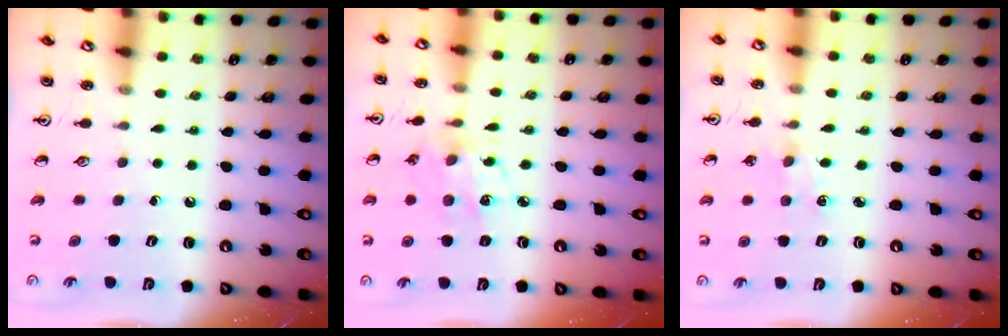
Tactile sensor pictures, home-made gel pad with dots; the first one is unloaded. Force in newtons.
{"total": 6.7, "press": 6.7, "slide": 0.4}
{"total": 1.7, "press": 1.7, "slide": 0.3}